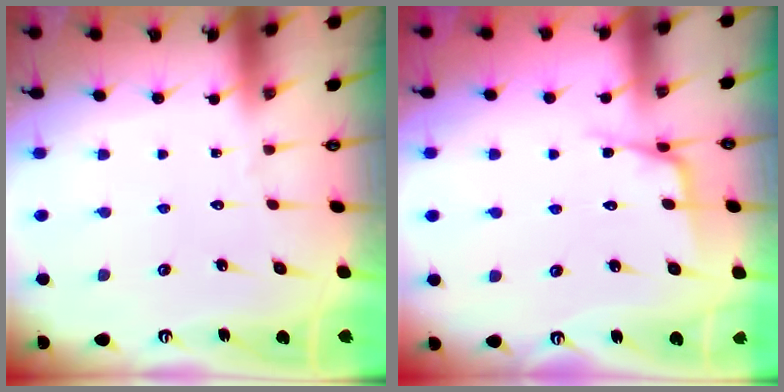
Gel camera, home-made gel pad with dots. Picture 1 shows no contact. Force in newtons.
{"total": 3.7, "press": 3.6, "slide": 0.5}